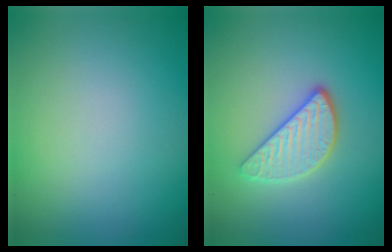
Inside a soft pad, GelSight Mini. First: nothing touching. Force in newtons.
{"total": 3.2, "press": 2.8, "slide": 1.5}